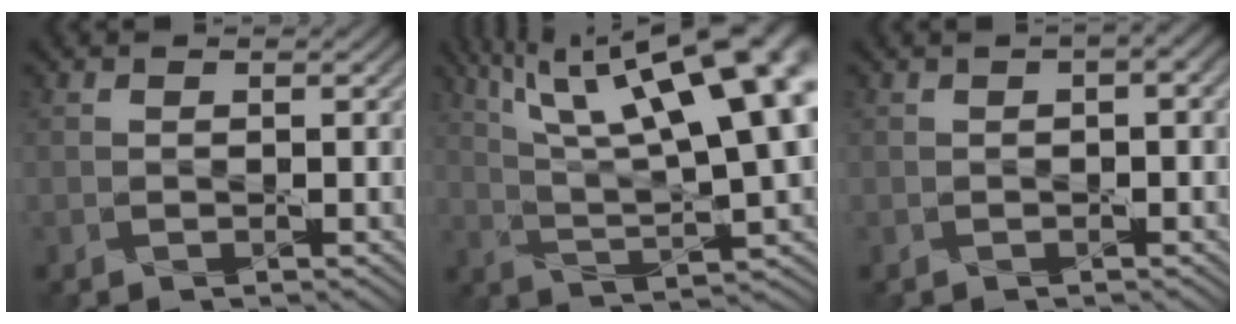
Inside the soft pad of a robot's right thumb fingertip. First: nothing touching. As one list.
[{"total": 20.6, "force": [9.3, 6.3, 17.2], "torque": [-0.269, 0.066, 0.145]}, {"total": 2.0, "force": [0.5, 0.6, 1.8], "torque": [-0.031, 0.007, 0.005]}]